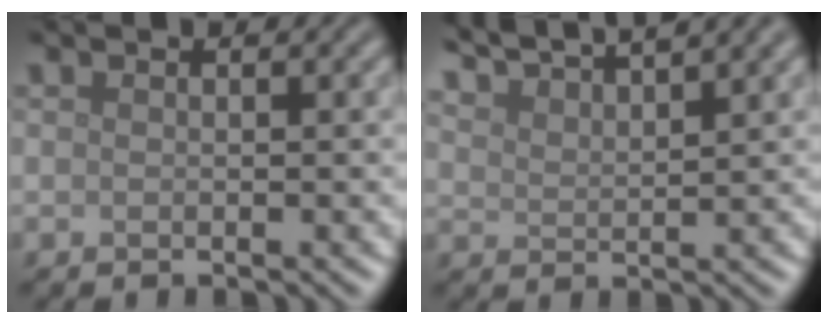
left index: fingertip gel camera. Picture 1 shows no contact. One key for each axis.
{"total": 5.9, "fx": 5.3, "fy": 0.9, "fz": 2.4, "tx": -0.034, "ty": 0.017, "tz": 0.077}